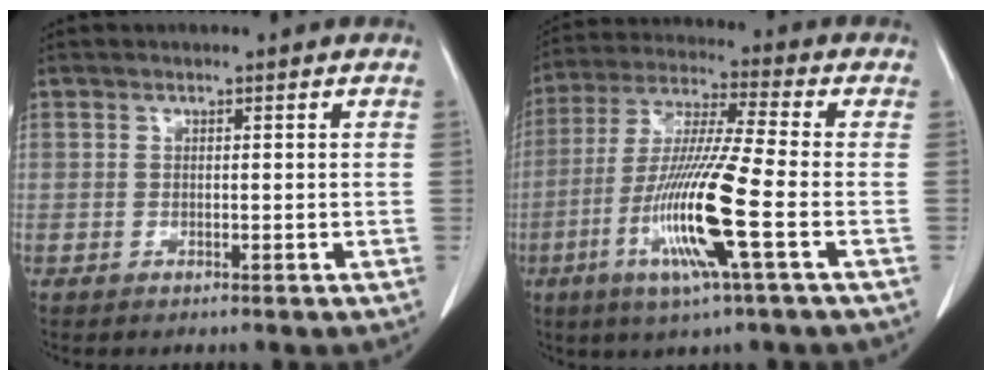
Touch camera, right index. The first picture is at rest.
{"total": 14.4, "force": [-4.6, -0.6, 13.7], "torque": [-0.283, -0.019, -0.091]}